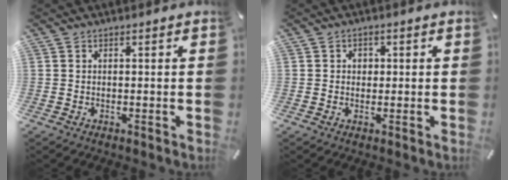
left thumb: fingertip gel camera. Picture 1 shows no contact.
{"total": 2.1, "force": [-0.2, 2.0, 0.8], "torque": [-0.003, 0.001, -0.010]}